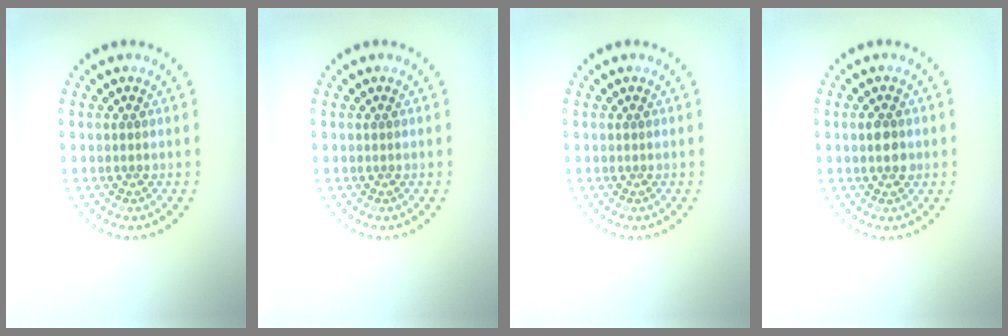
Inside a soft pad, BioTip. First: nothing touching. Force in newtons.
{"total": 0.0}
{"total": 0.0}
{"total": 1.7, "press": 1.7, "slide": 0.2}